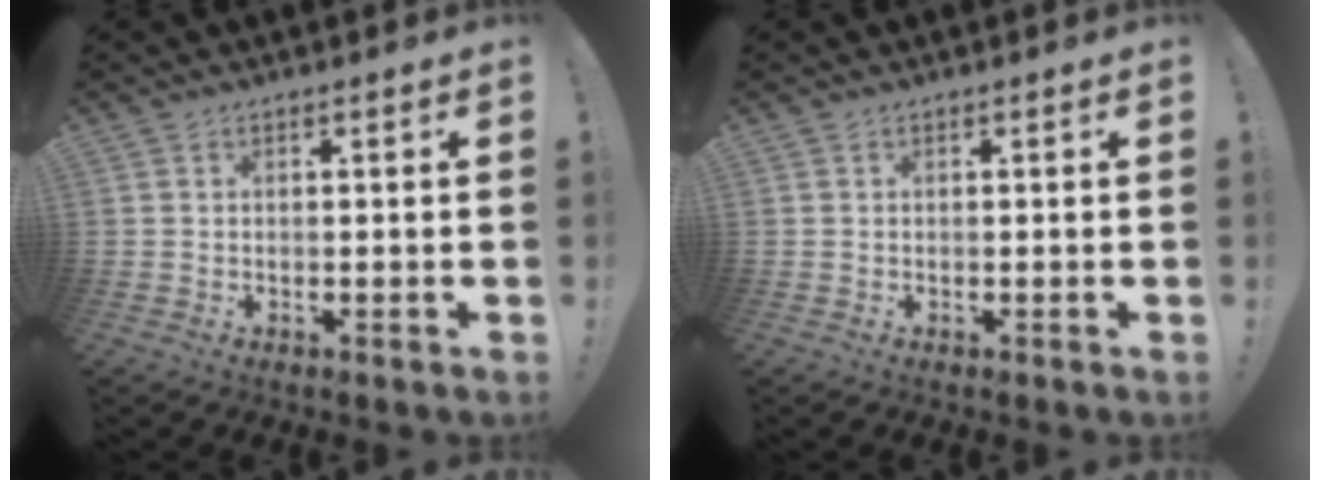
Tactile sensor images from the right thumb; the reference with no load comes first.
{"total": 0.0}